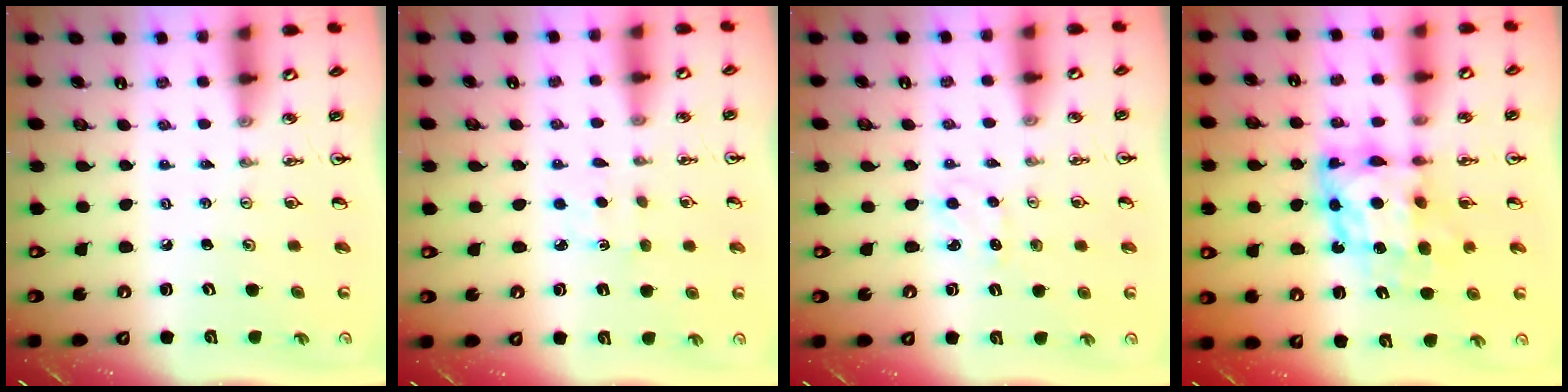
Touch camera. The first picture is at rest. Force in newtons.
{"total": 2.4, "press": 2.3, "slide": 0.3}
{"total": 4.2, "press": 4.2, "slide": 0.5}
{"total": 10.9, "press": 10.8, "slide": 1.0}